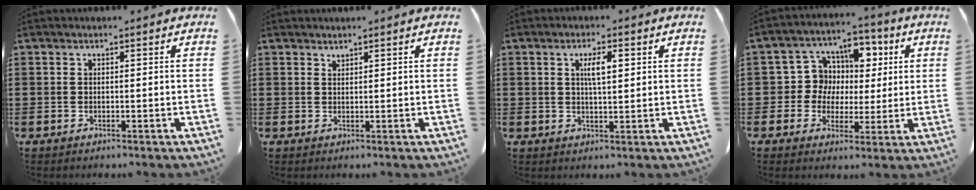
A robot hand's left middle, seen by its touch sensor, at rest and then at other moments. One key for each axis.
{"total": 0.9, "fx": 0.9, "fy": 0.0, "fz": 0.1, "tx": -0.004, "ty": -0.002, "tz": 0.017}
{"total": 3.4, "fx": 1.1, "fy": 0.9, "fz": 3.1, "tx": -0.055, "ty": 0.003, "tz": 0.014}
{"total": 7.6, "fx": 1.7, "fy": 7.1, "fz": 2.2, "tx": -0.074, "ty": 0.000, "tz": 0.030}